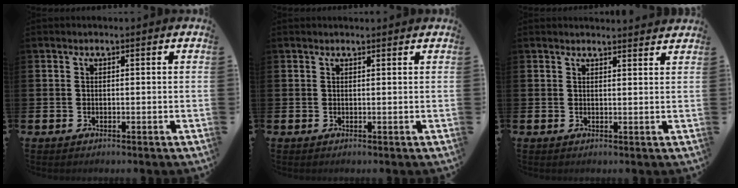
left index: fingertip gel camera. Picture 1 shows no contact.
{"total": 0.6, "force": [0.6, 0.0, 0.1], "torque": [0.009, -0.004, 0.008]}
{"total": 1.8, "force": [1.8, -0.1, -0.1], "torque": [0.010, -0.015, 0.031]}